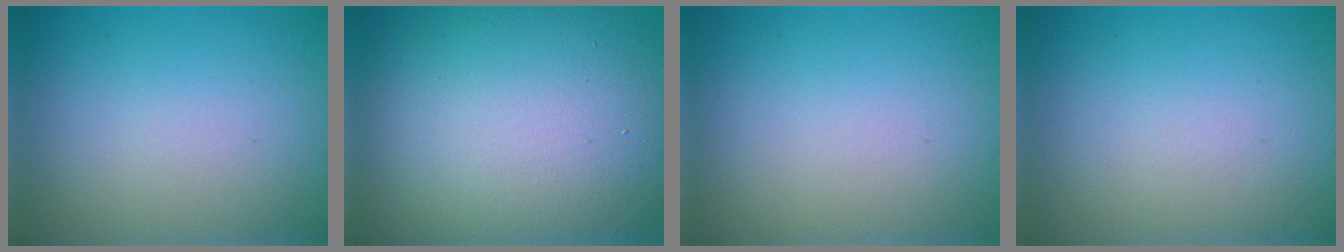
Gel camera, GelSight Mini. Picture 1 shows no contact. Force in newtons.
{"total": 15.5, "press": 15.5, "slide": 0.9}
{"total": 0.0}
{"total": 0.0}